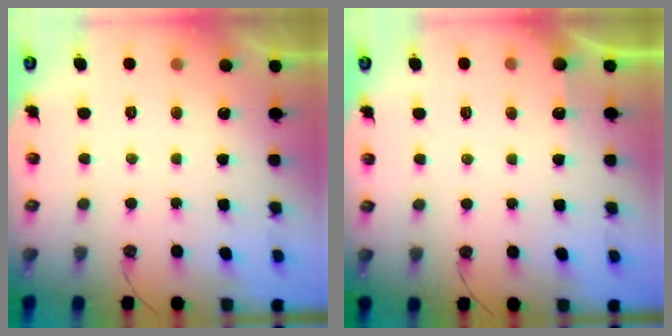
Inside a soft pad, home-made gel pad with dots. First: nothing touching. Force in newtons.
{"total": 3.4, "press": 3.4, "slide": 0.3}